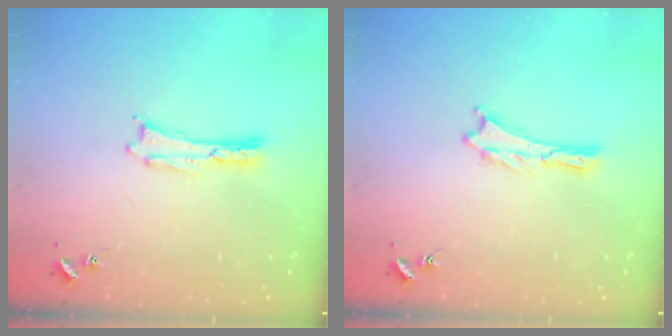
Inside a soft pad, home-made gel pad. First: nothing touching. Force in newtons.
{"total": 0.0}